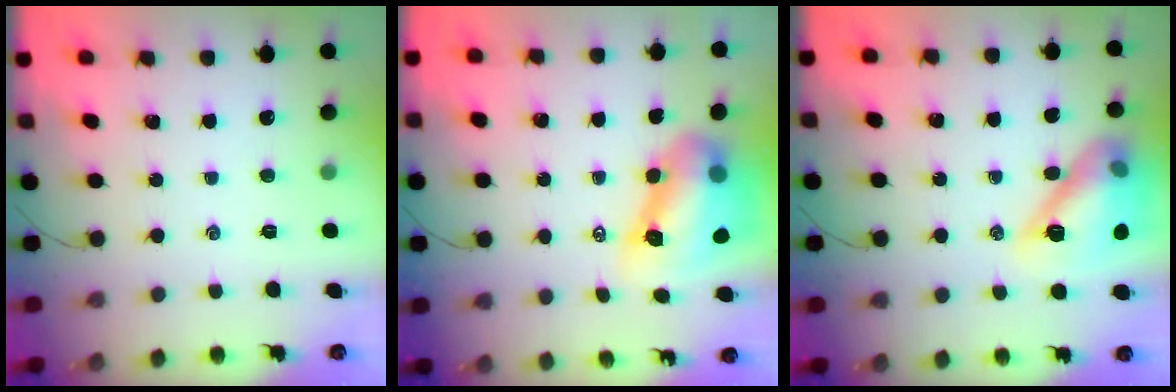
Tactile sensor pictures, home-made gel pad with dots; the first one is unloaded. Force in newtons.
{"total": 12.8, "press": 12.2, "slide": 3.7}
{"total": 16.2, "press": 16.1, "slide": 2.0}